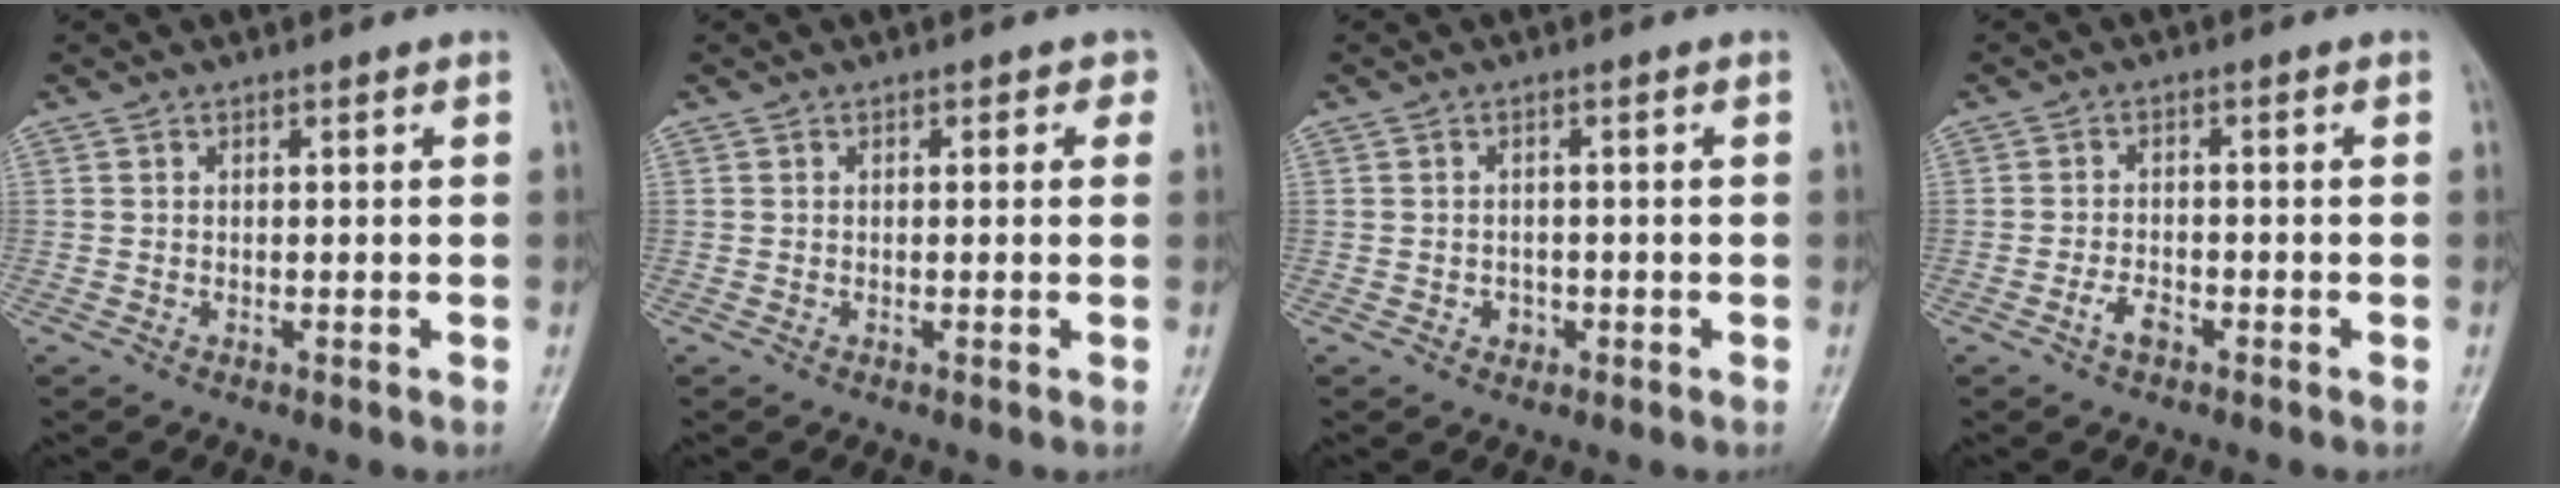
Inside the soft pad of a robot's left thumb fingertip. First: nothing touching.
{"total": 1.7, "force": [0.6, 1.1, 1.2], "torque": [0.004, 0.003, 0.002]}
{"total": 1.7, "force": [-0.8, 1.4, 0.5], "torque": [0.002, 0.005, -0.009]}
{"total": 2.6, "force": [-1.7, 1.2, 1.5], "torque": [-0.031, 0.012, -0.031]}